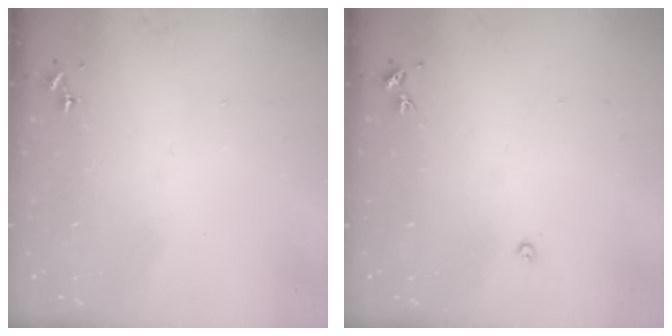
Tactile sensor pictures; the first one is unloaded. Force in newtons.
{"total": 2.2, "press": 2.2, "slide": 0.3}